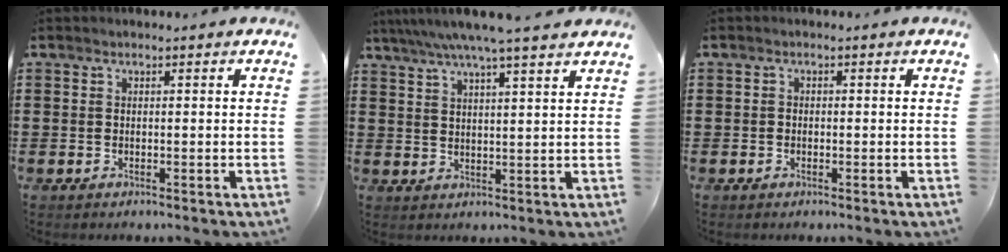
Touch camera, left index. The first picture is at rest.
{"total": 5.8, "force": [4.8, -0.3, 3.3], "torque": [-0.078, -0.017, 0.082]}
{"total": 0.7, "force": [-0.5, 0.5, 0.1], "torque": [-0.004, 0.000, -0.011]}